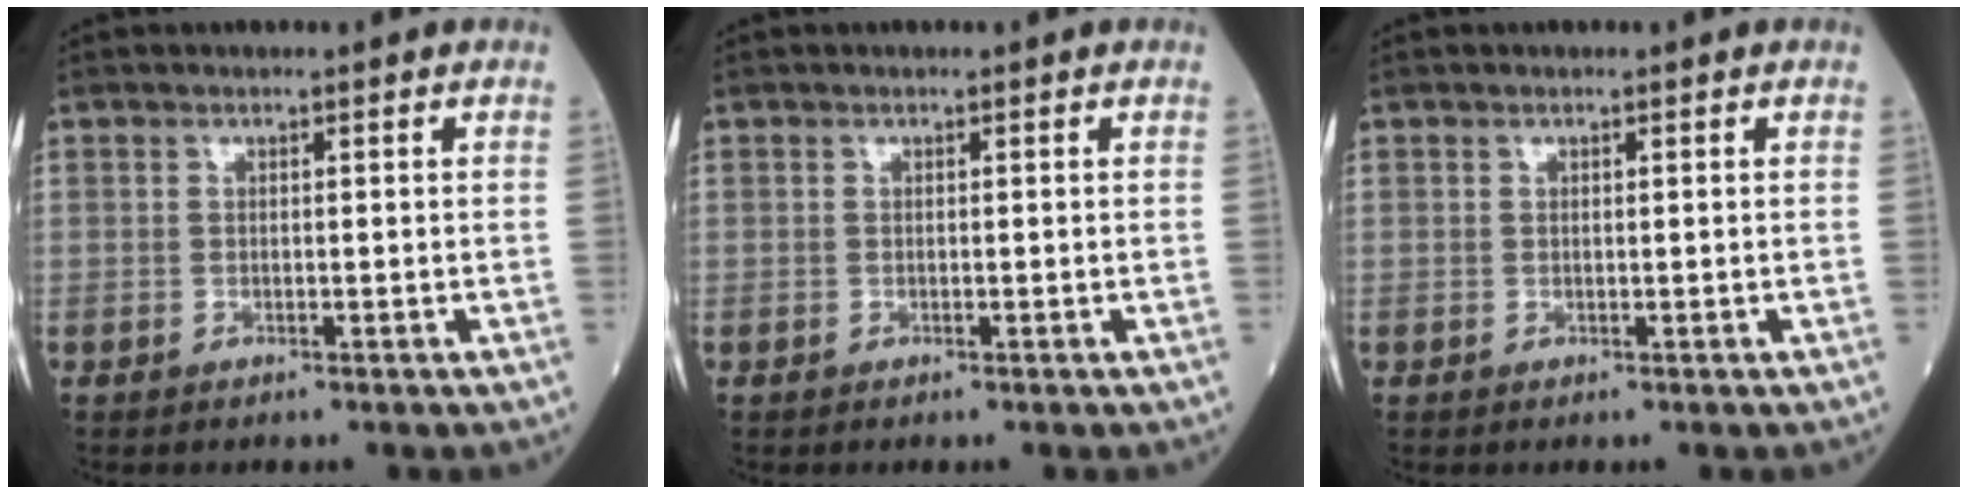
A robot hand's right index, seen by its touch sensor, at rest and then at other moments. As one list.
[{"total": 0.0}, {"total": 0.0}]